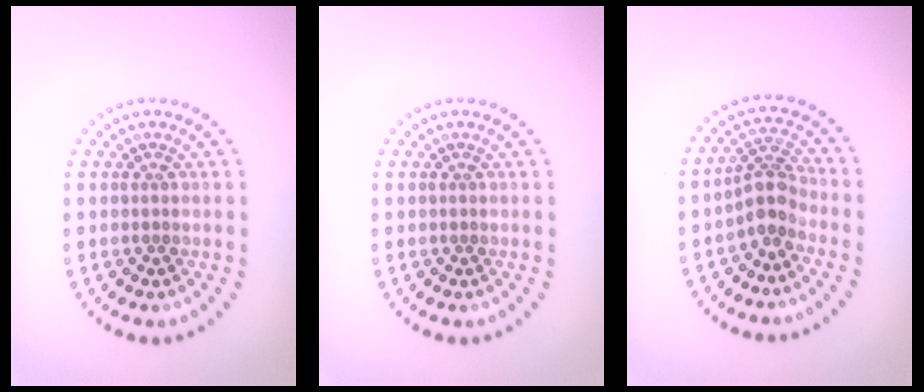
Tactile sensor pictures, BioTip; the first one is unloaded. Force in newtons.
{"total": 0.0}
{"total": 2.7, "press": 2.1, "slide": 1.7}